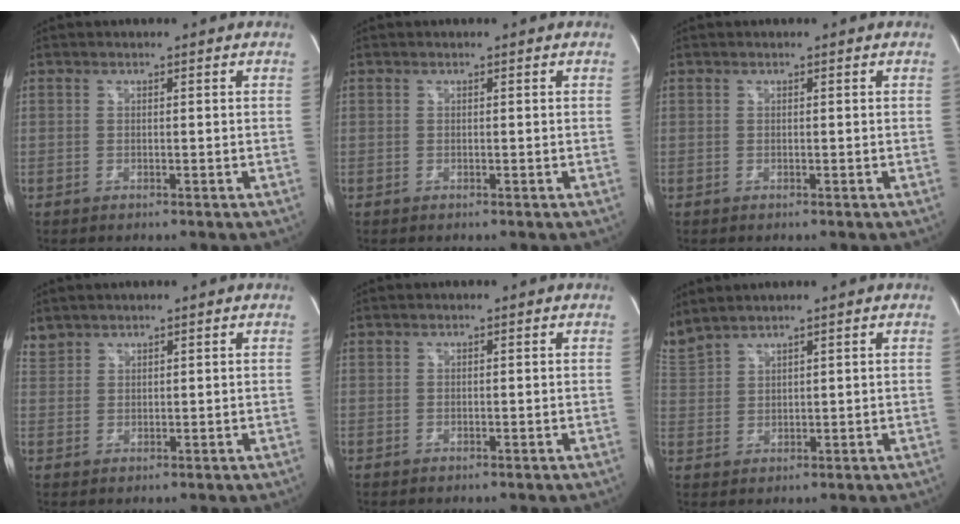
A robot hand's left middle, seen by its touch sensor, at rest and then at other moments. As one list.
[{"total": 0.0}, {"total": 0.0}, {"total": 2.3, "force": [2.2, 0.7, -0.1], "torque": [0.000, 0.011, 0.047]}, {"total": 0.0}, {"total": 5.8, "force": [5.5, 0.5, 1.9], "torque": [-0.067, 0.015, 0.126]}]